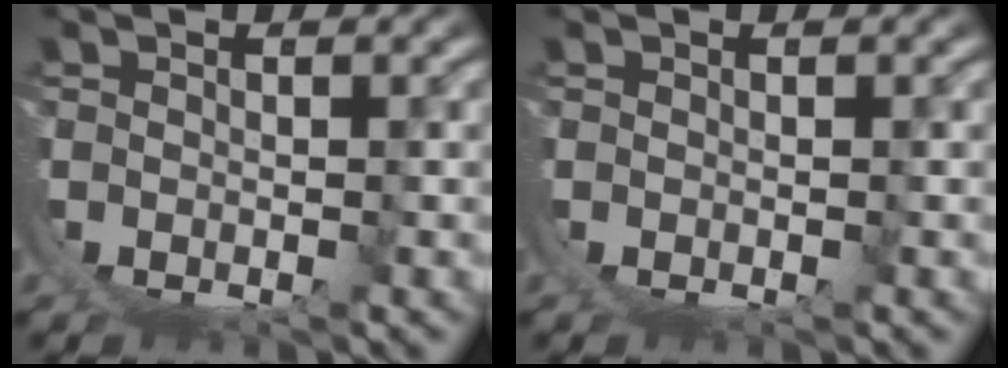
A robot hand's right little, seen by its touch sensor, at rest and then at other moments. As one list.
[{"total": 0.0}]